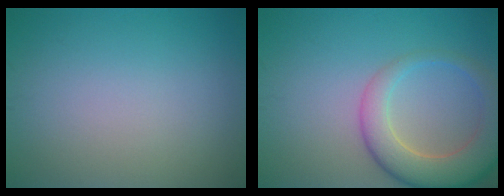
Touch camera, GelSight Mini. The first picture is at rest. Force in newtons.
{"total": 6.5, "press": 6.4, "slide": 0.5}